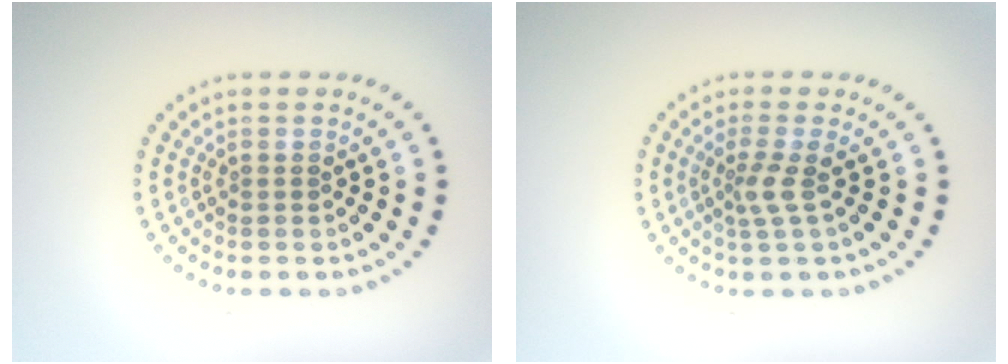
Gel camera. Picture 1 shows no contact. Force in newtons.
{"total": 2.0, "press": 1.3, "slide": 1.5}